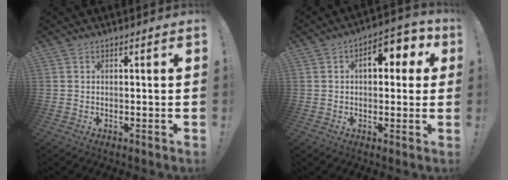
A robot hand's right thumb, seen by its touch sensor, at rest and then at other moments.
{"total": 8.5, "force": [2.3, 4.8, 6.7], "torque": [-0.072, -0.003, 0.031]}